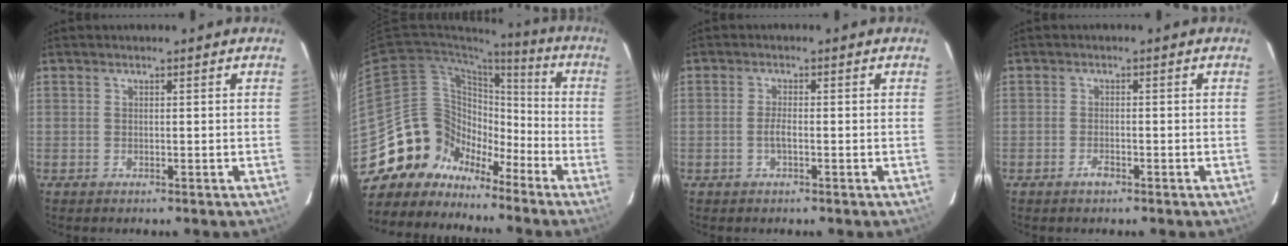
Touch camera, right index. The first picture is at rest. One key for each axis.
{"total": 14.7, "fx": -10.6, "fy": 9.8, "fz": 2.9, "tx": -0.064, "ty": 0.040, "tz": -0.194}
{"total": 1.7, "fx": -0.6, "fy": 0.5, "fz": 1.5, "tx": -0.032, "ty": -0.001, "tz": -0.012}
{"total": 1.7, "fx": -1.2, "fy": 0.5, "fz": 1.1, "tx": -0.024, "ty": -0.001, "tz": -0.021}